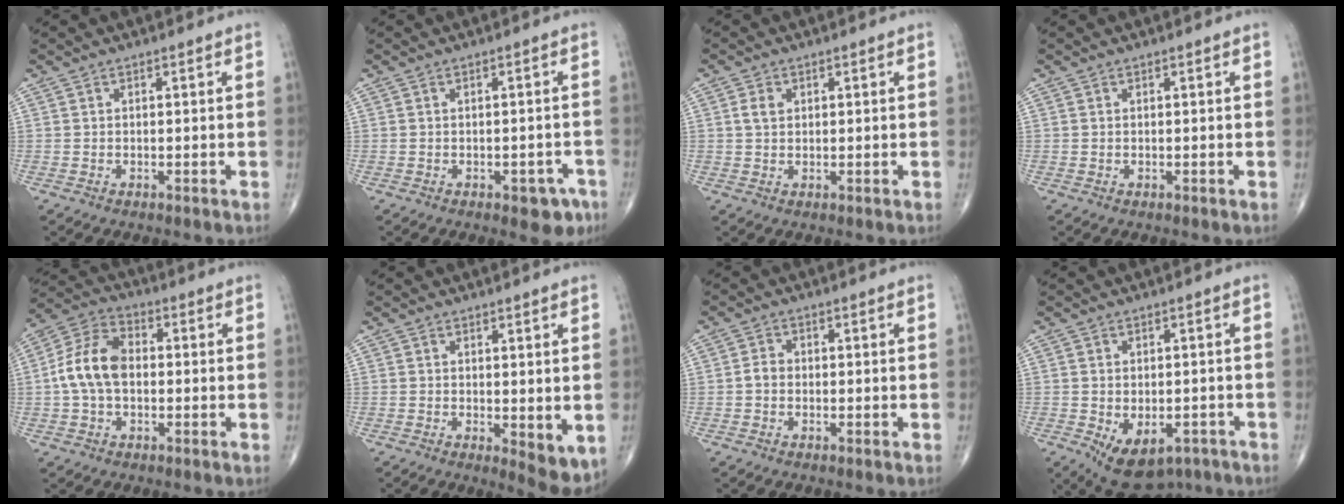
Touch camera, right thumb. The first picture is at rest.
{"total": 4.5, "force": [-2.4, 2.4, 3.0], "torque": [-0.014, 0.012, -0.025]}
{"total": 2.4, "force": [0.7, 1.7, 1.5], "torque": [-0.027, 0.003, 0.014]}
{"total": 0.0}
{"total": 10.6, "force": [-0.3, 7.0, 8.0], "torque": [-0.153, 0.031, -0.015]}
{"total": 5.8, "force": [-0.4, 2.2, 5.3], "torque": [-0.066, -0.017, 0.001]}
{"total": 2.0, "force": [-0.4, 1.6, 1.1], "torque": [-0.015, 0.007, -0.012]}
{"total": 11.2, "force": [-5.4, 6.9, 7.1], "torque": [-0.102, 0.011, -0.066]}